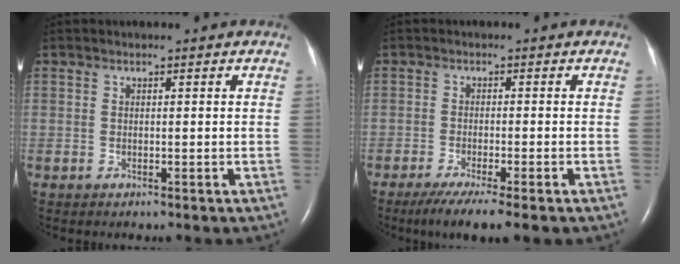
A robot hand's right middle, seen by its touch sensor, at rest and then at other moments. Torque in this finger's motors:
{"motor_torque": [0.05, -0.05, 0.05, 0.06]}